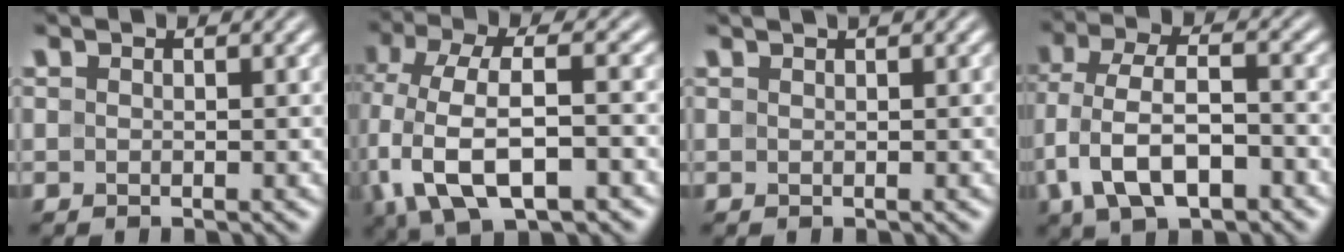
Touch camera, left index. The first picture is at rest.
{"total": 10.1, "force": [-2.9, 4.5, 8.6], "torque": [-0.179, 0.003, -0.057]}
{"total": 0.9, "force": [0.5, 0.0, 0.8], "torque": [-0.012, 0.004, 0.004]}
{"total": 7.8, "force": [-2.8, 4.2, 6.0], "torque": [-0.124, 0.008, -0.059]}